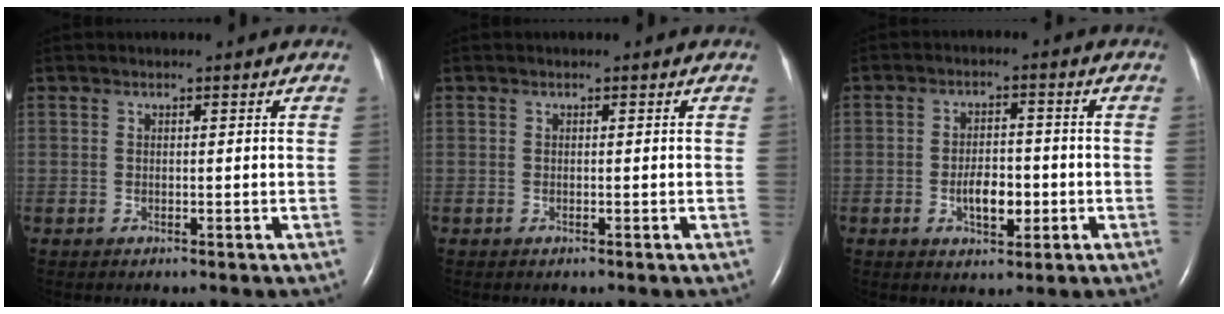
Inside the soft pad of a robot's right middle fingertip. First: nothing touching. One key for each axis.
{"total": 0.0}
{"total": 5.1, "fx": -1.4, "fy": 2.3, "fz": 4.3, "tx": -0.077, "ty": 0.002, "tz": -0.020}